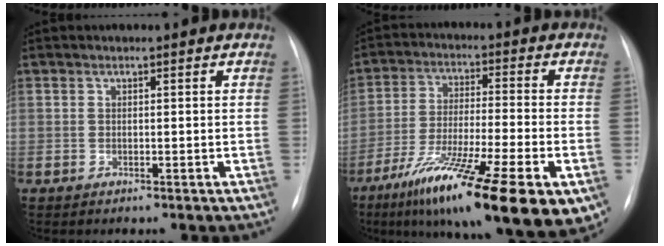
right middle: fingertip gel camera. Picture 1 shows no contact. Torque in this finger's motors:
{"motor_torque": [1.51, -0.63, 0.68, 0.21]}